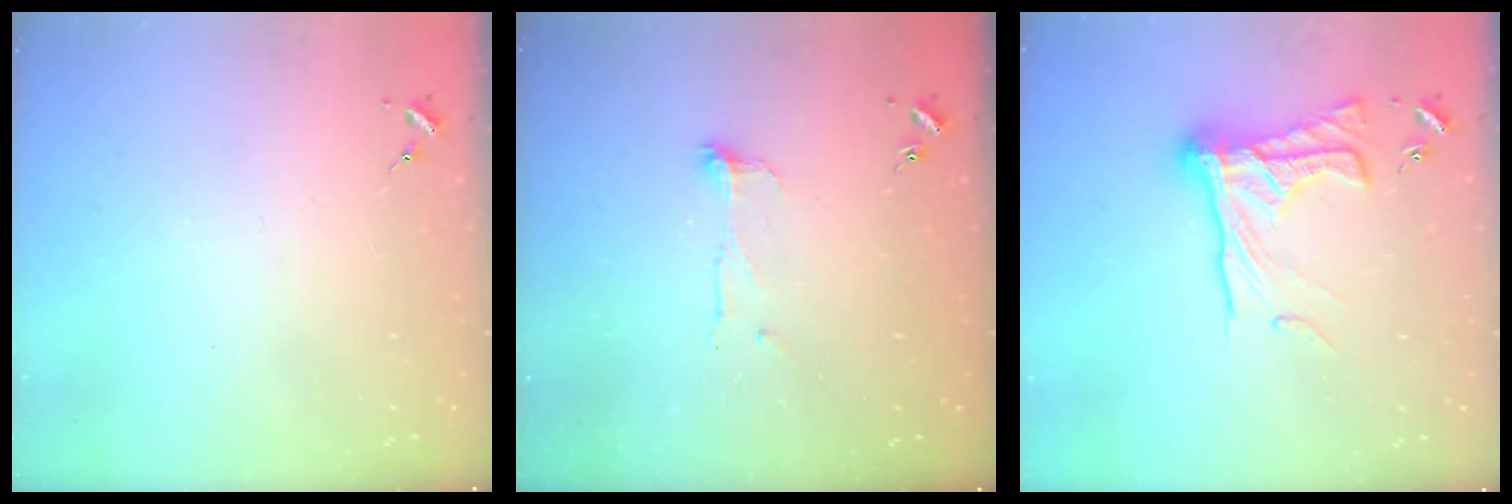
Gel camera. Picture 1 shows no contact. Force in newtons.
{"total": 7.3, "press": 7.2, "slide": 0.6}
{"total": 18.8, "press": 18.7, "slide": 1.7}